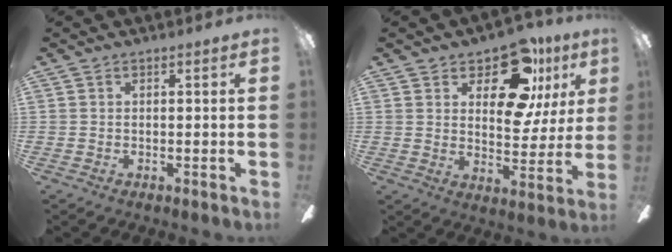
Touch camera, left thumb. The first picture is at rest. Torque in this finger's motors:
{"motor_torque": [0.25, 0.23, 0.05, -0.06, 0.03]}